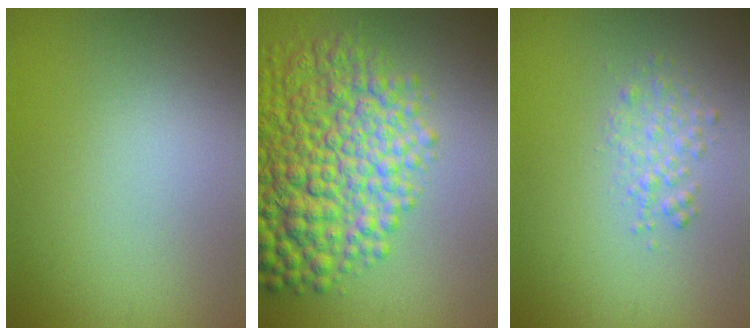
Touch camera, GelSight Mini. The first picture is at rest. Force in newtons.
{"total": 10.1, "press": 10.1, "slide": 0.3}
{"total": 1.6, "press": 1.6, "slide": 0.1}